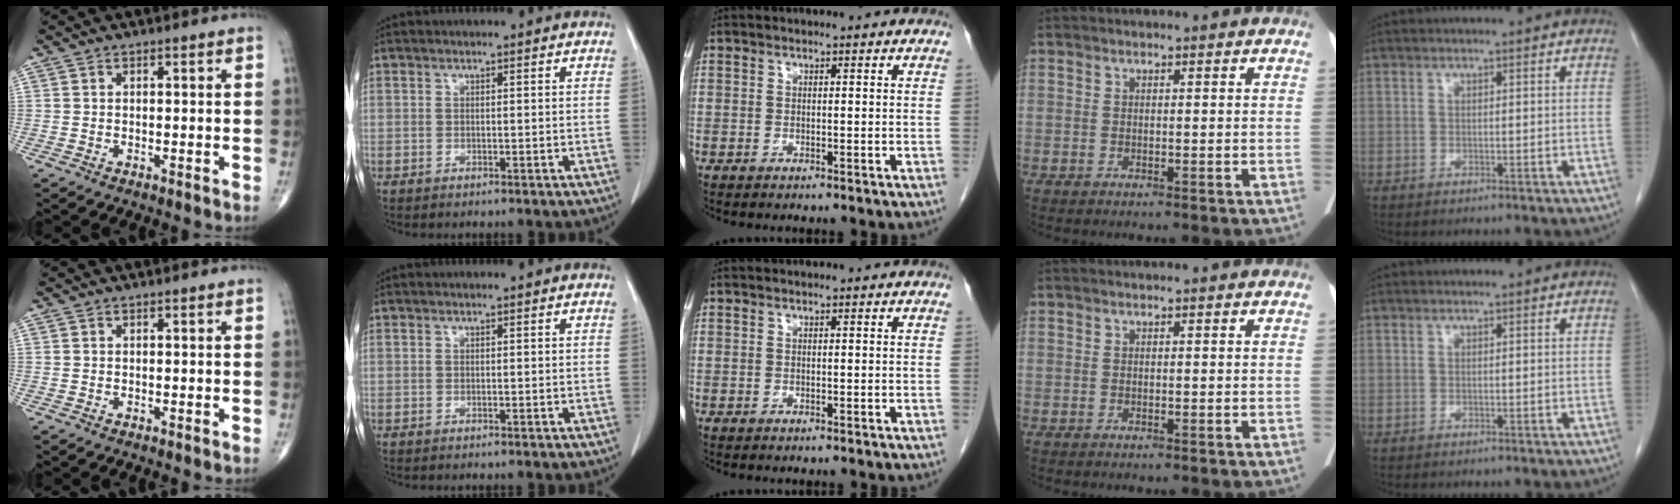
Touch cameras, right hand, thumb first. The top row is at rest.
{}